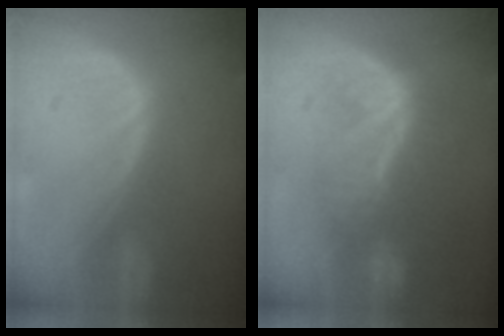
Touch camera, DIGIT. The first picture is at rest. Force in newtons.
{"total": 8.4, "press": 8.0, "slide": 2.4}